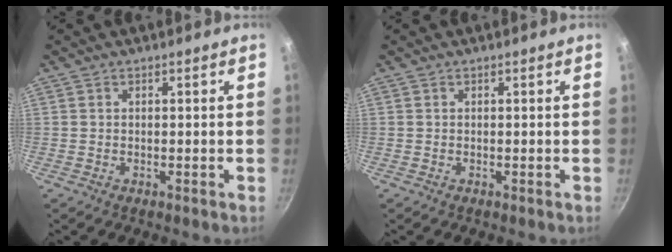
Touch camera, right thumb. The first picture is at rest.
{"total": 0.0}